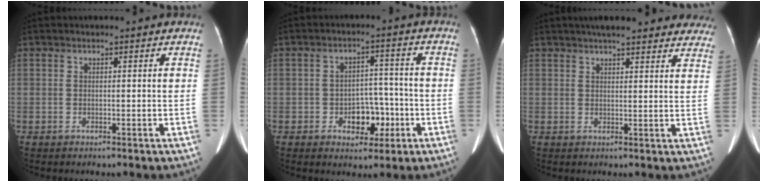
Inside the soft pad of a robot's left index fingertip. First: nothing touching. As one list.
[{"total": 6.2, "force": [-2.4, 4.1, 4.1], "torque": [-0.058, 0.019, -0.031]}, {"total": 19.3, "force": [17.0, 4.1, 8.2], "torque": [-0.094, 0.022, 0.197]}]